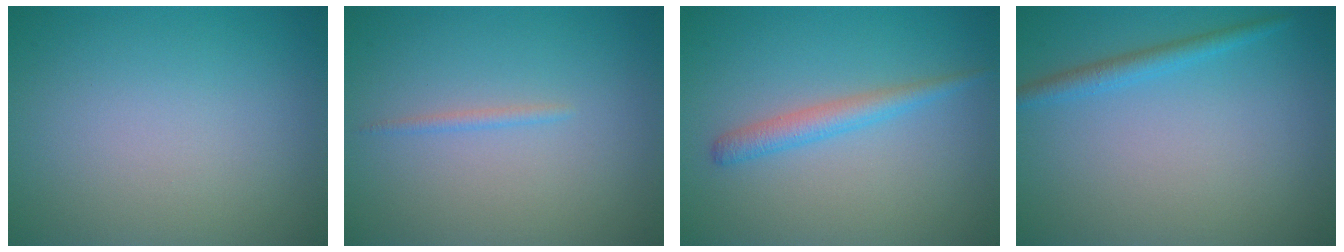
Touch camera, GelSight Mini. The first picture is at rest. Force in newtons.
{"total": 0.7, "press": 0.7, "slide": 0.1}
{"total": 2.2, "press": 2.2, "slide": 0.2}
{"total": 1.8, "press": 1.8, "slide": 0.2}